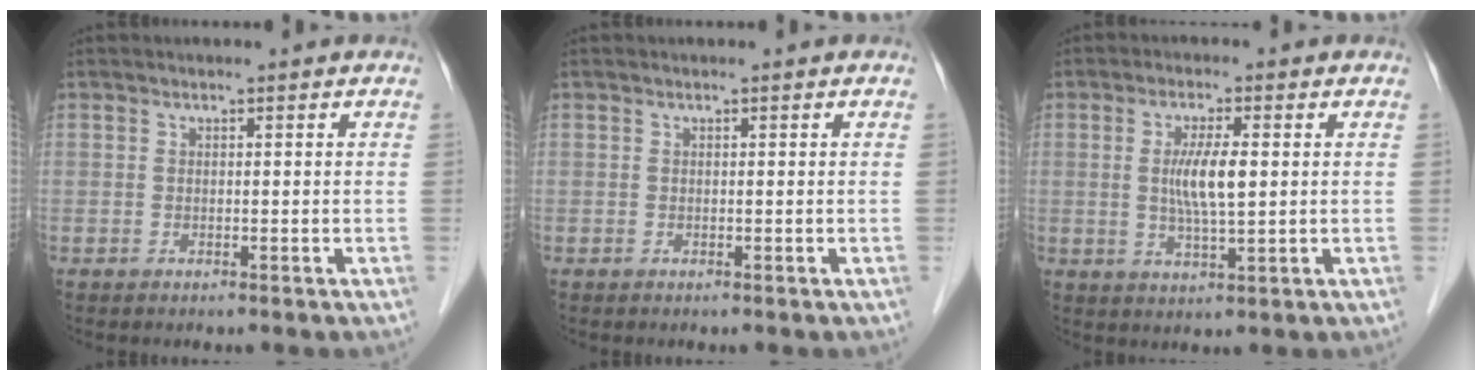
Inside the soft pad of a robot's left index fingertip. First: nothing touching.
{"total": 0.0}
{"total": 5.8, "force": [0.6, 0.7, 5.7], "torque": [-0.109, -0.005, 0.009]}